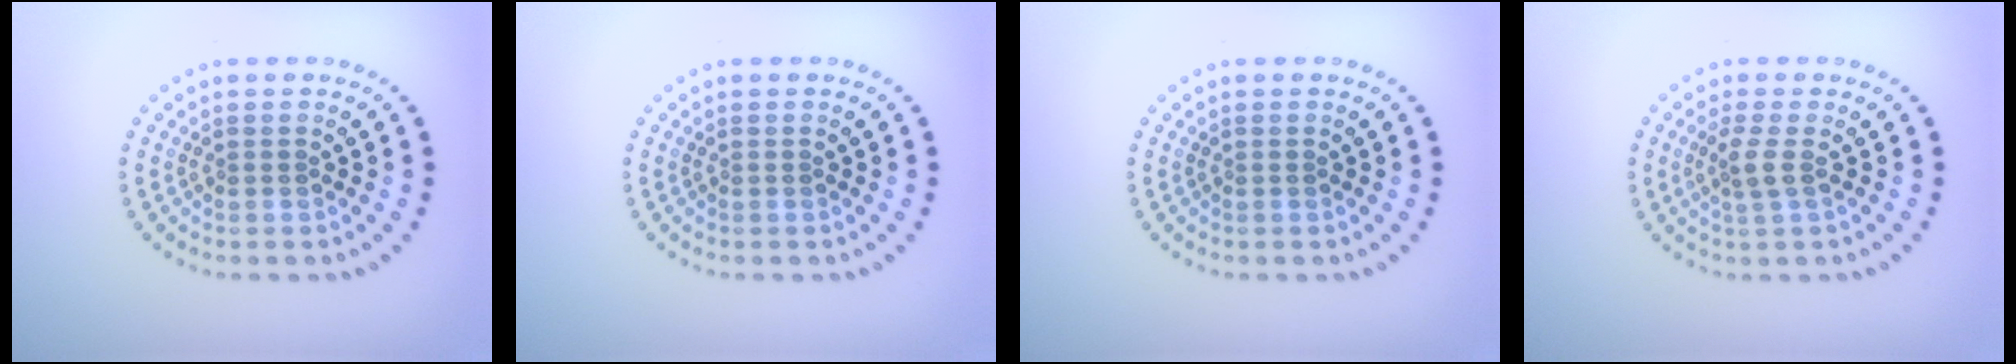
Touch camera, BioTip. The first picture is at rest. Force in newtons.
{"total": 0.0}
{"total": 0.0}
{"total": 1.7, "press": 1.4, "slide": 1.0}